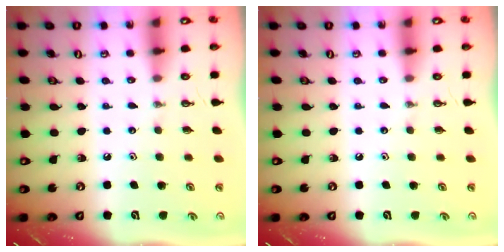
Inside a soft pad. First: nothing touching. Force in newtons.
{"total": 0.0}